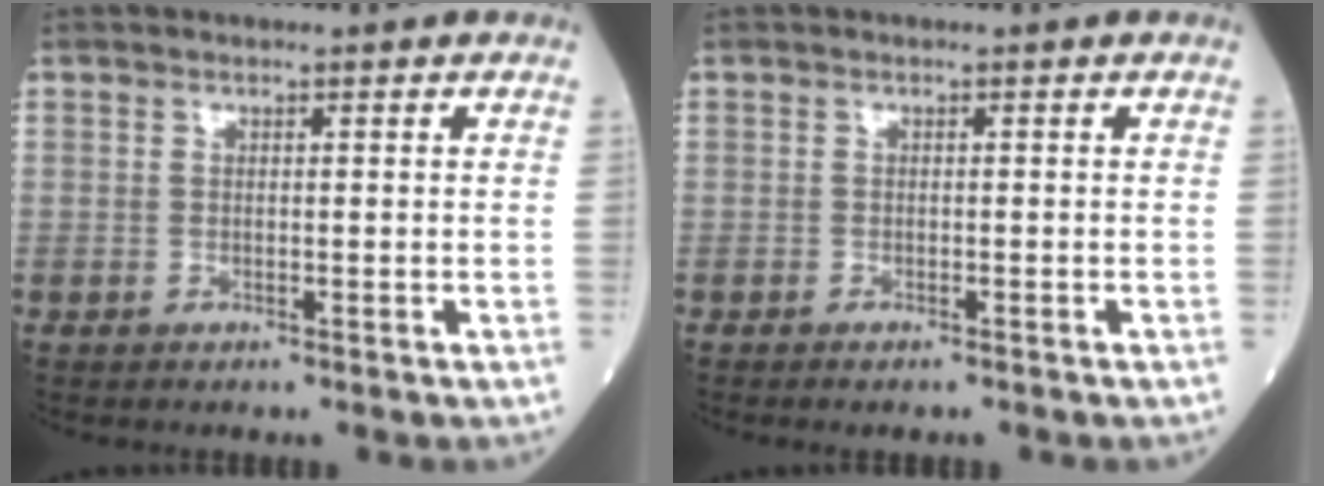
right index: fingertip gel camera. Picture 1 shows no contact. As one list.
[{"total": 1.0, "force": [-0.8, 0.2, 0.5], "torque": [-0.008, -0.002, -0.010]}]